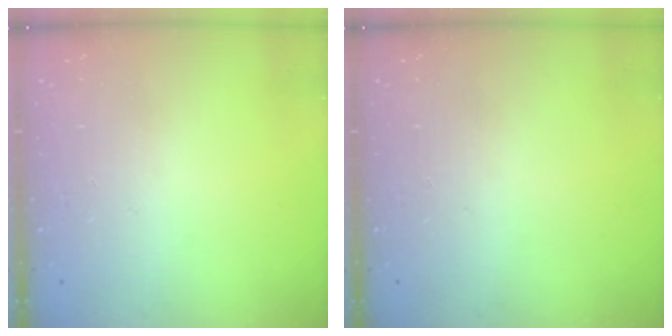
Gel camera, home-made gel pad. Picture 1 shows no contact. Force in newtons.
{"total": 0.0}